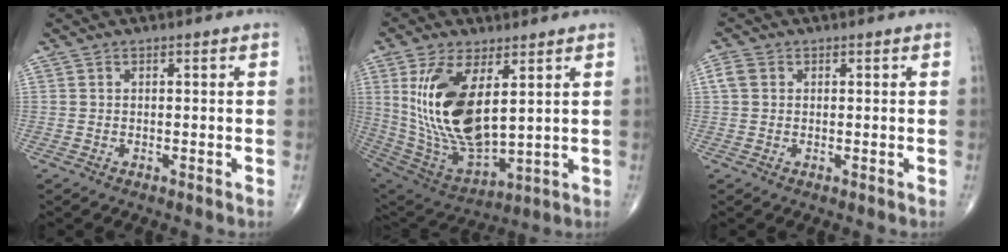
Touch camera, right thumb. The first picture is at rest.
{"total": 19.3, "force": [4.9, 9.0, 16.4], "torque": [-0.317, -0.029, 0.111]}
{"total": 2.5, "force": [0.6, 2.0, 1.4], "torque": [-0.032, 0.008, 0.011]}